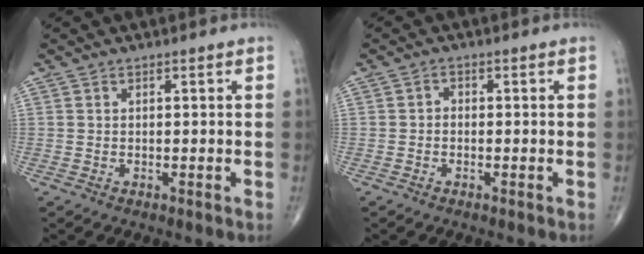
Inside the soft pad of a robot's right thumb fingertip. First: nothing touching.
{"total": 1.1, "force": [-0.4, 0.9, 0.6], "torque": [0.000, 0.004, -0.010]}